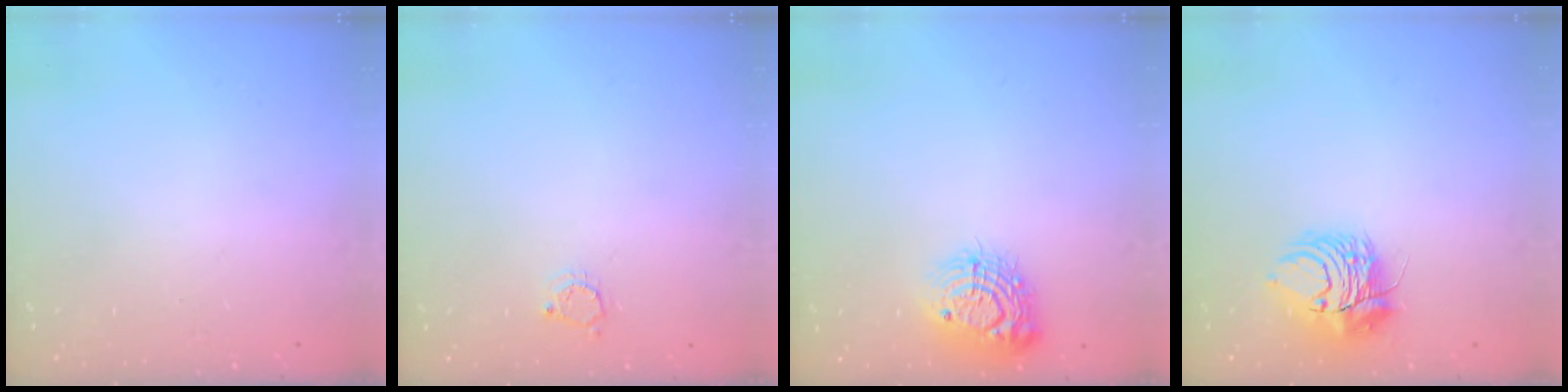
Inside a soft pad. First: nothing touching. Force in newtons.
{"total": 3.4, "press": 3.4, "slide": 0.4}
{"total": 13.1, "press": 13.1, "slide": 0.8}
{"total": 9.2, "press": 9.2, "slide": 0.7}